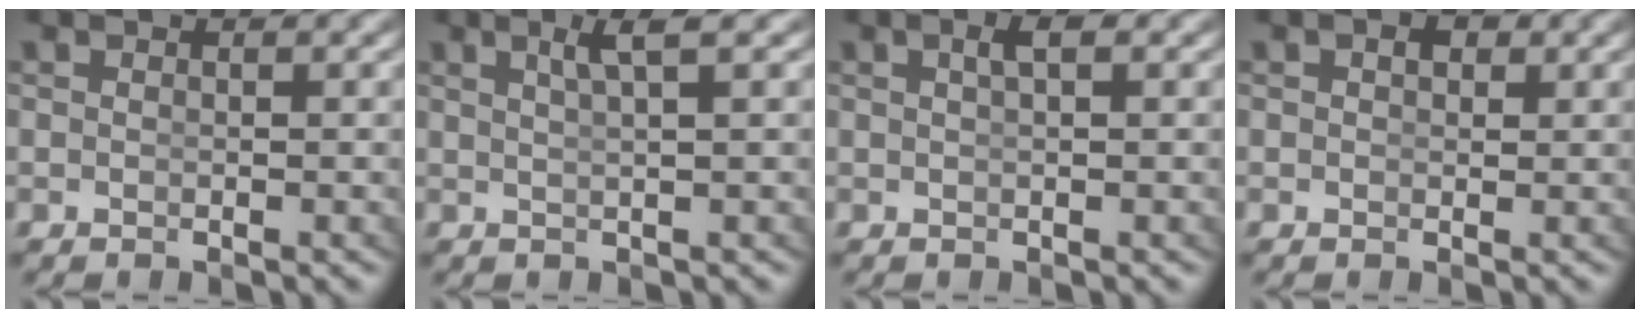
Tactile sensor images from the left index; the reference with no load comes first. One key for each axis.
{"total": 2.1, "fx": 1.2, "fy": -0.7, "fz": 1.6, "tx": -0.026, "ty": 0.008, "tz": 0.022}
{"total": 1.1, "fx": 0.4, "fy": 0.1, "fz": 1.1, "tx": -0.013, "ty": 0.008, "tz": 0.004}
{"total": 1.2, "fx": 0.7, "fy": 0.7, "fz": 0.7, "tx": -0.007, "ty": 0.001, "tz": 0.008}